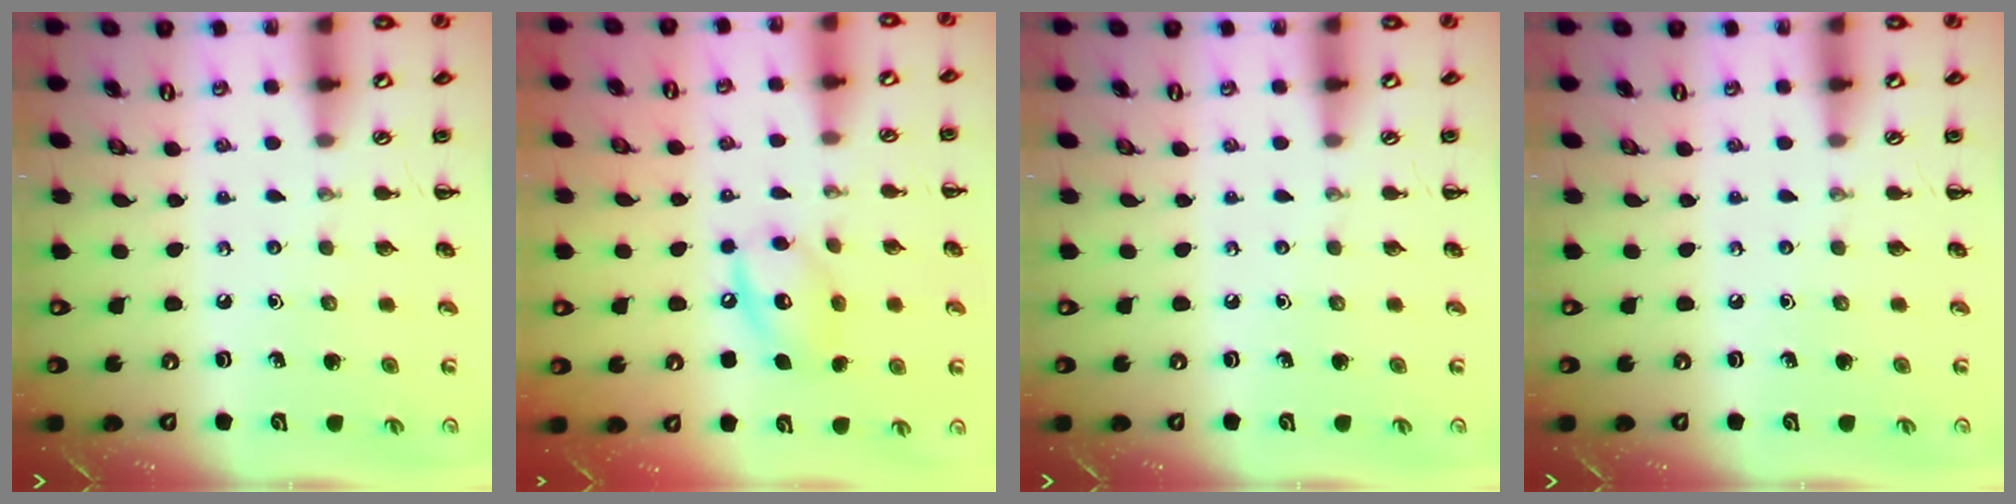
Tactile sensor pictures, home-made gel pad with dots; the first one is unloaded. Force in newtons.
{"total": 11.1, "press": 10.9, "slide": 1.7}
{"total": 0.0}
{"total": 0.0}